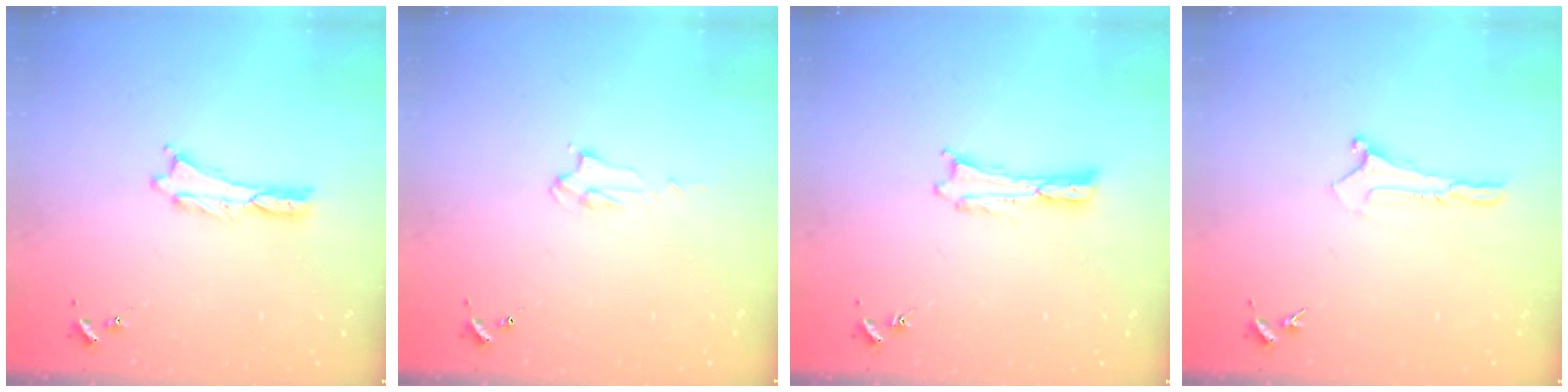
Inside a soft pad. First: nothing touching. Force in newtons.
{"total": 2.2, "press": 2.2, "slide": 0.2}
{"total": 0.0}
{"total": 0.0}